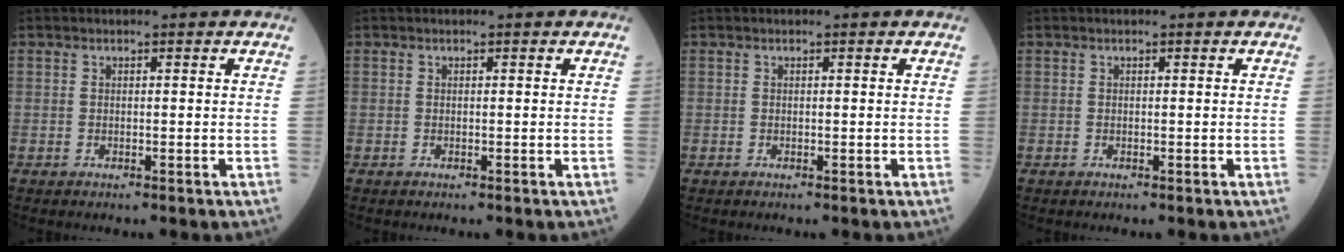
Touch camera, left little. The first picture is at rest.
{"total": 0.0}
{"total": 0.0}
{"total": 0.0}